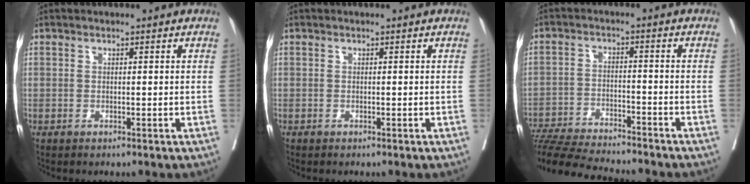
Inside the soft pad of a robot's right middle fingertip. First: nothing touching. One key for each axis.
{"total": 0.0}
{"total": 16.0, "fx": -14.7, "fy": 1.3, "fz": 6.3, "tx": -0.111, "ty": -0.024, "tz": -0.228}